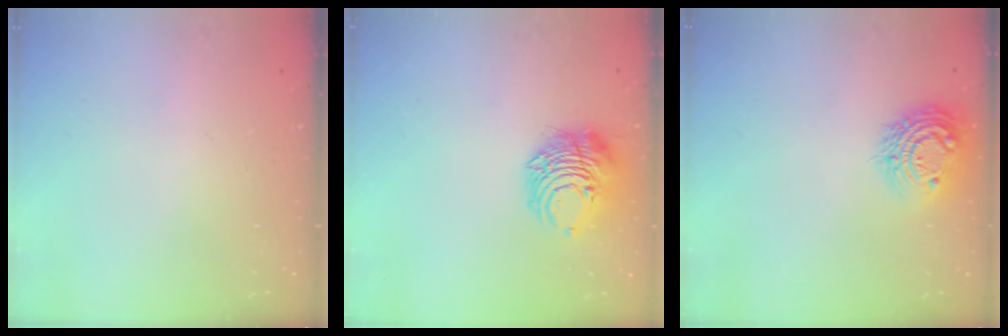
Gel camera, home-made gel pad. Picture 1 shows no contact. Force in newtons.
{"total": 9.5, "press": 9.4, "slide": 1.3}
{"total": 13.0, "press": 13.0, "slide": 0.8}